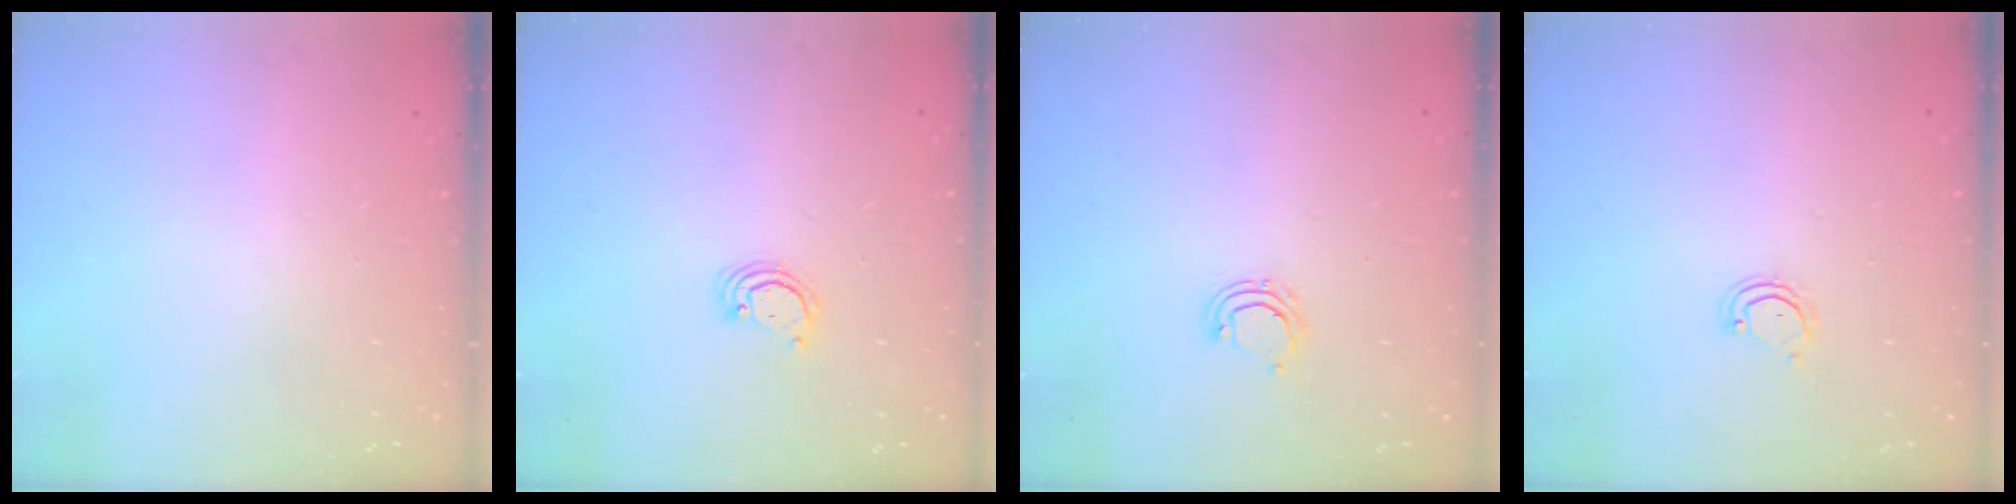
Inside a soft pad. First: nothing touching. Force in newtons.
{"total": 2.6, "press": 2.6, "slide": 0.3}
{"total": 4.7, "press": 4.6, "slide": 0.3}
{"total": 2.9, "press": 2.9, "slide": 0.3}